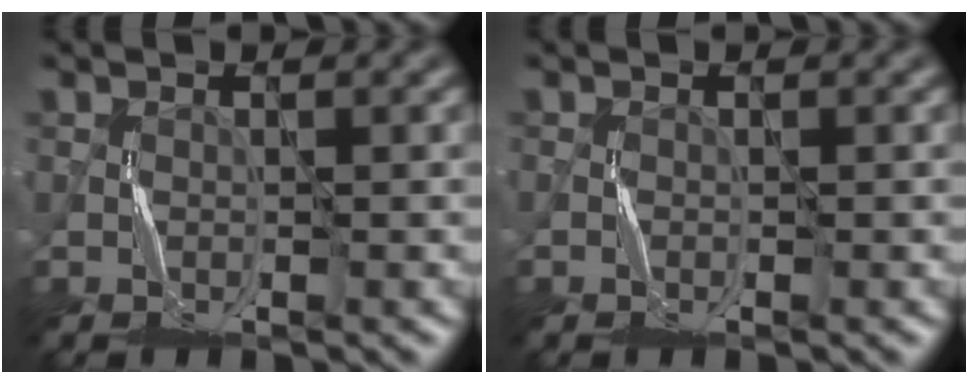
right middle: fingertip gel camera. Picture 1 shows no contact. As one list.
[{"total": 0.5, "force": [-0.4, 0.3, 0.2], "torque": [-0.006, 0.000, -0.007]}]